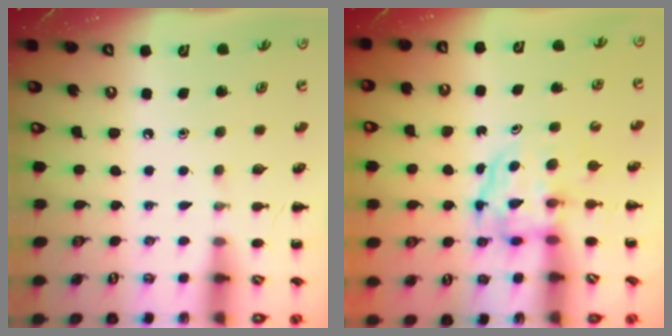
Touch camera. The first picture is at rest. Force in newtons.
{"total": 3.6, "press": 3.6, "slide": 0.3}